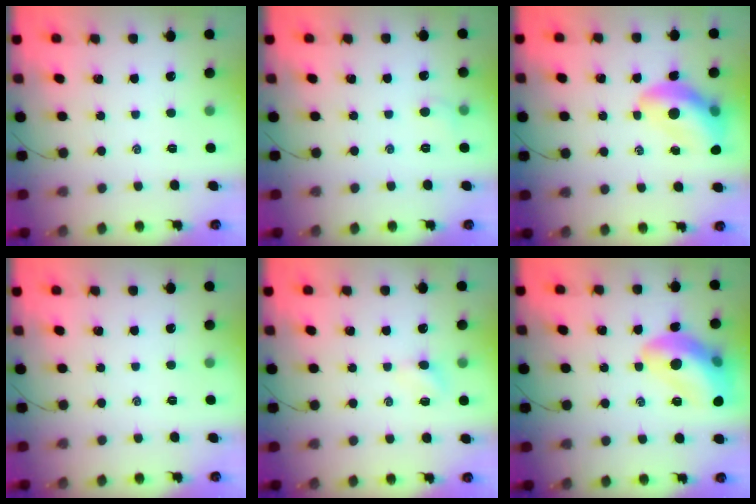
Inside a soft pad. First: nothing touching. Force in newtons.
{"total": 3.7, "press": 3.5, "slide": 1.2}
{"total": 12.3, "press": 11.8, "slide": 3.3}
{"total": 0.0}
{"total": 3.6, "press": 3.4, "slide": 1.1}
{"total": 17.7, "press": 17.5, "slide": 2.7}